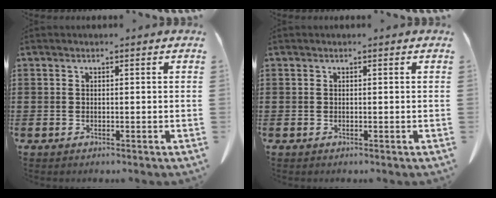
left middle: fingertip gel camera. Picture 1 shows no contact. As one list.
[{"total": 0.0}]